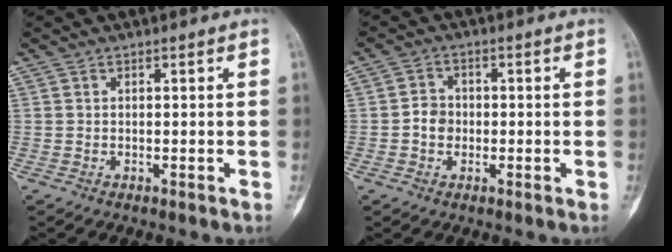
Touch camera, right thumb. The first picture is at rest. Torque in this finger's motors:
{"motor_torque": [0.43, 0.72, 0.15, -0.18, 0.00]}